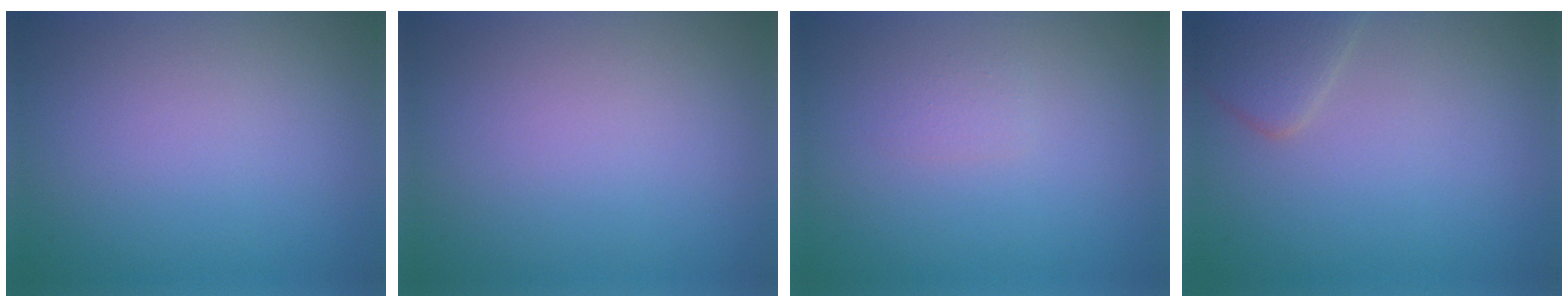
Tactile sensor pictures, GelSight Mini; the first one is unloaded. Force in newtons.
{"total": 0.0}
{"total": 0.7, "press": 0.7, "slide": 0.1}
{"total": 2.6, "press": 2.6, "slide": 0.1}